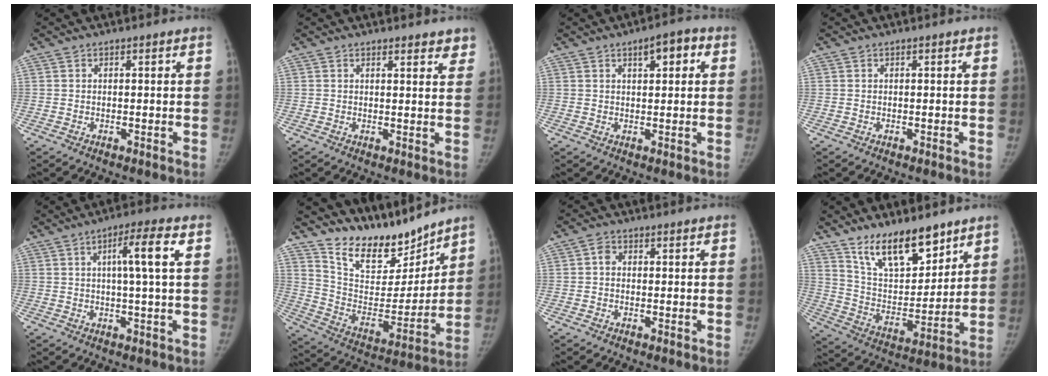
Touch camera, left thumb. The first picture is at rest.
{"total": 4.0, "force": [3.5, 1.3, 1.5], "torque": [0.005, -0.017, 0.035]}
{"total": 5.0, "force": [2.1, 2.1, 4.1], "torque": [-0.042, 0.002, 0.025]}
{"total": 0.0}
{"total": 6.8, "force": [1.6, 0.2, 6.6], "torque": [-0.118, 0.006, 0.024]}
{"total": 17.4, "force": [15.4, 6.0, 5.5], "torque": [-0.042, -0.106, 0.274]}
{"total": 1.8, "force": [0.1, 1.4, 1.0], "torque": [-0.011, 0.006, -0.003]}
{"total": 15.7, "force": [11.5, 6.6, 8.5], "torque": [-0.092, -0.076, 0.210]}